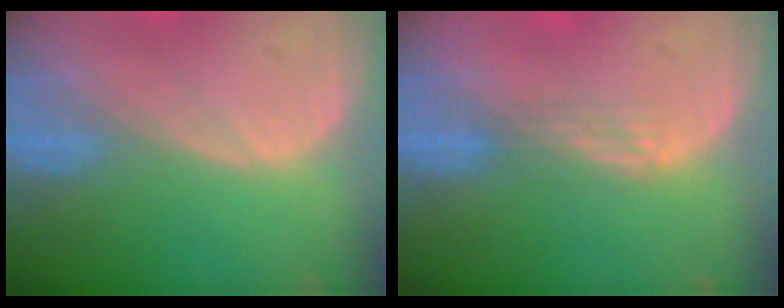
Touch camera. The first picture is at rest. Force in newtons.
{"total": 2.1, "press": 1.6, "slide": 1.3}